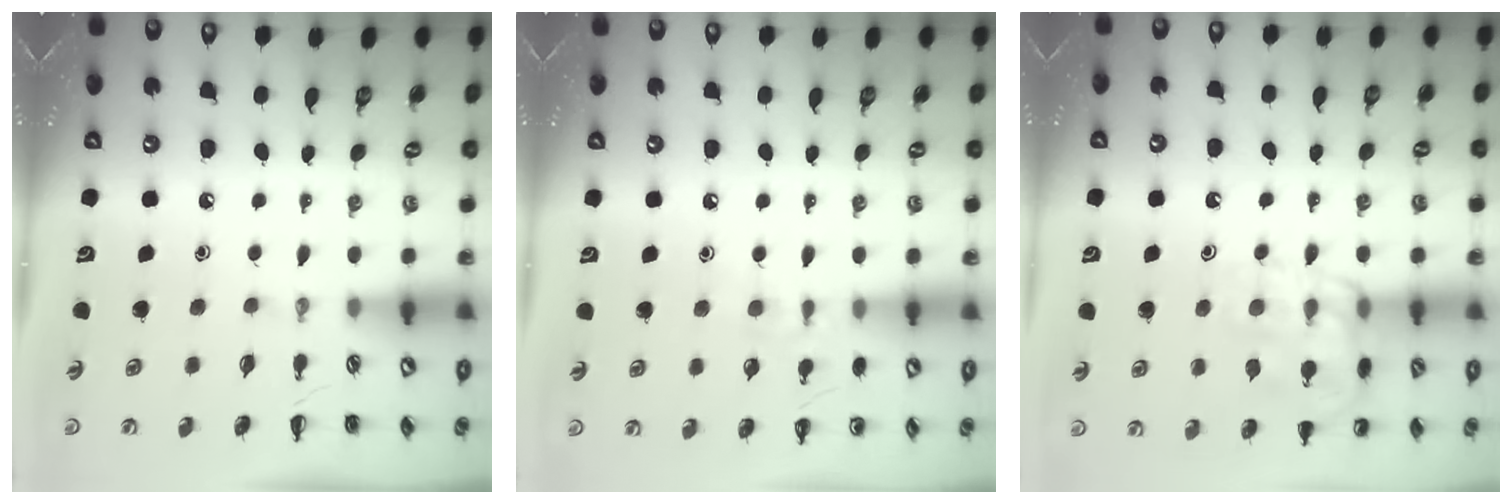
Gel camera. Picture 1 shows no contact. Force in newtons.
{"total": 7.1, "press": 6.9, "slide": 1.6}
{"total": 14.1, "press": 14.1, "slide": 1.1}